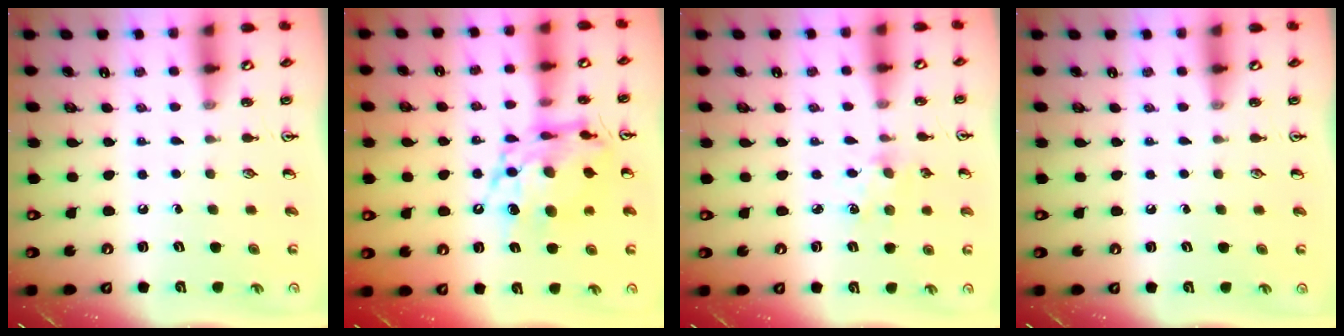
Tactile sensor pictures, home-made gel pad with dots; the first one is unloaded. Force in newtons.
{"total": 14.3, "press": 14.2, "slide": 1.3}
{"total": 4.9, "press": 4.9, "slide": 0.7}
{"total": 0.0}